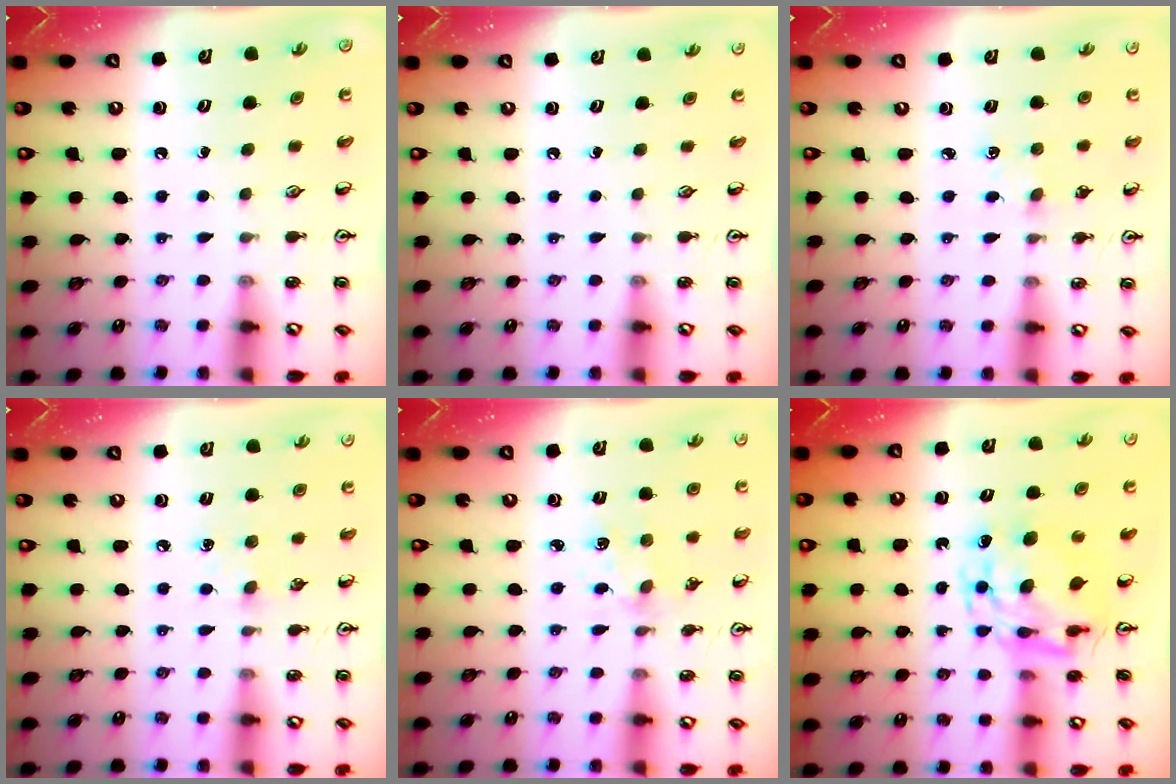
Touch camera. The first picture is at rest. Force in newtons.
{"total": 0.0}
{"total": 3.3, "press": 3.3, "slide": 0.5}
{"total": 5.4, "press": 5.3, "slide": 0.7}
{"total": 1.7, "press": 1.7, "slide": 0.1}
{"total": 10.0, "press": 10.0, "slide": 0.9}